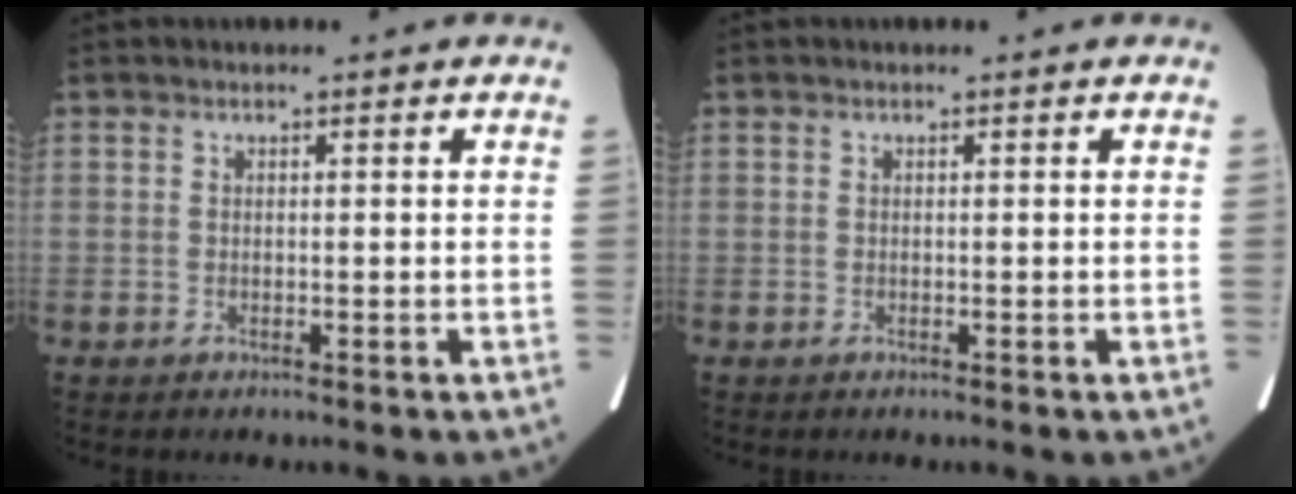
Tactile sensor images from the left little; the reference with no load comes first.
{"total": 0.0}